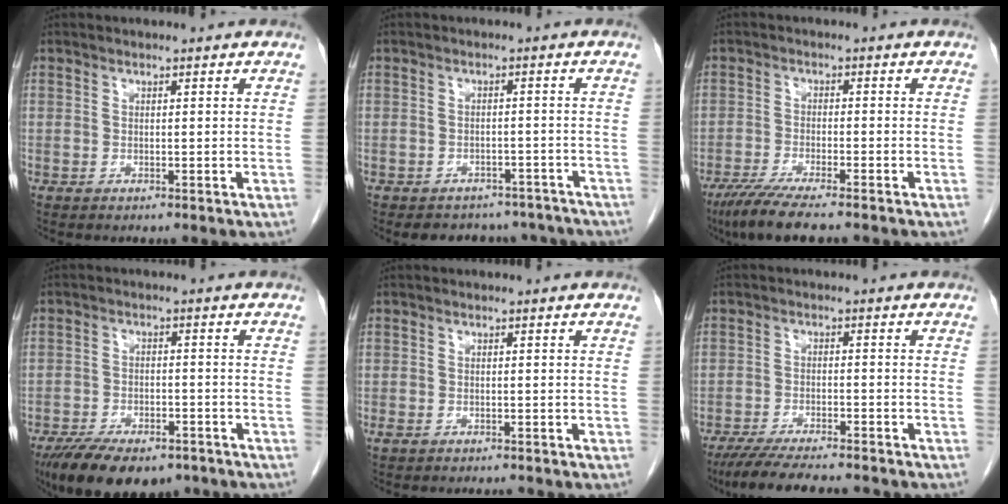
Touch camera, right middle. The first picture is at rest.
{"total": 9.2, "force": [-8.0, 4.2, 1.4], "torque": [-0.006, 0.015, -0.084]}
{"total": 7.9, "force": [-6.1, 0.4, 4.9], "torque": [-0.081, -0.020, -0.102]}
{"total": 13.7, "force": [-10.0, 5.8, 7.3], "torque": [-0.130, -0.008, -0.153]}
{"total": 2.8, "force": [-2.3, 0.9, 1.4], "torque": [-0.025, -0.003, -0.030]}
{"total": 11.8, "force": [-10.3, 1.3, 5.6], "torque": [-0.084, -0.019, -0.155]}